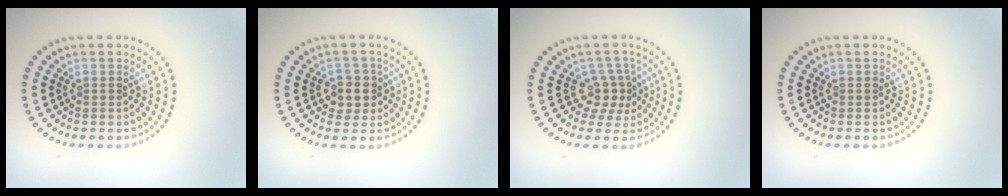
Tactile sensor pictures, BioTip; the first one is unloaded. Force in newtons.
{"total": 2.5, "press": 2.4, "slide": 0.9}
{"total": 2.8, "press": 2.1, "slide": 1.9}
{"total": 0.0}